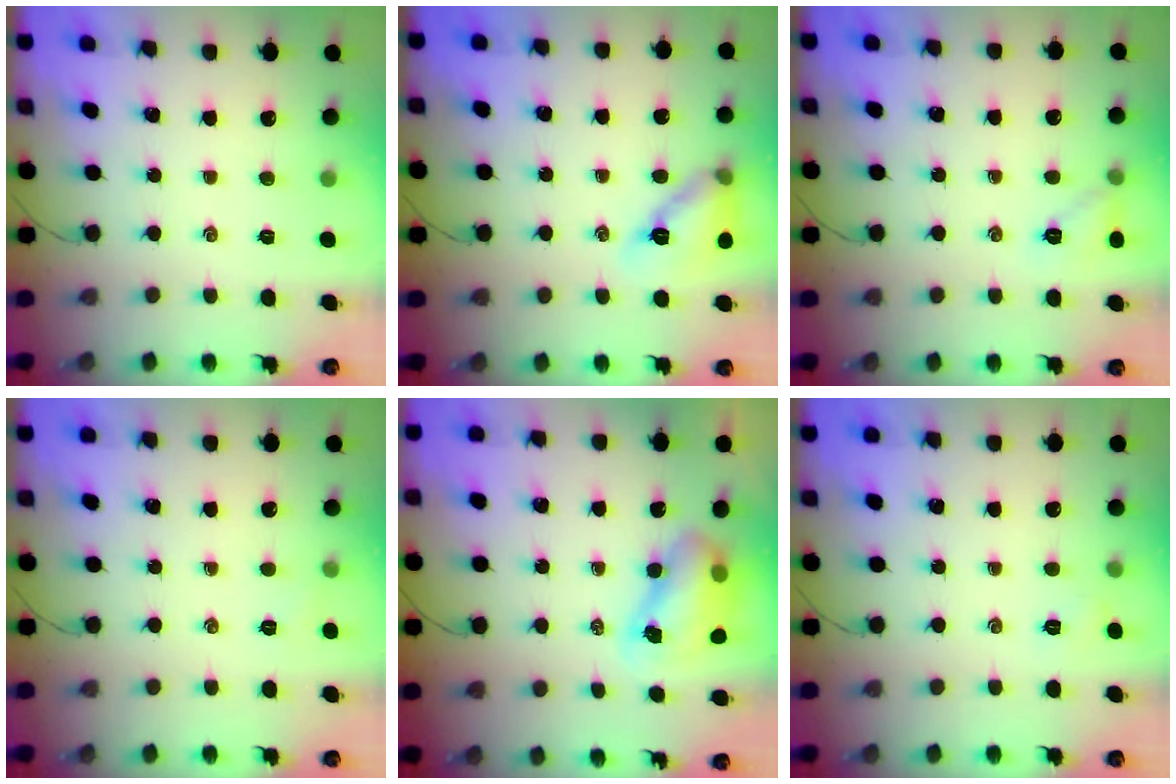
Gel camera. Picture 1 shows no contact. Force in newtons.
{"total": 12.4, "press": 12.0, "slide": 3.1}
{"total": 6.8, "press": 6.6, "slide": 1.7}
{"total": 3.5, "press": 3.3, "slide": 1.1}
{"total": 8.2, "press": 8.0, "slide": 2.0}
{"total": 4.6, "press": 4.4, "slide": 1.3}